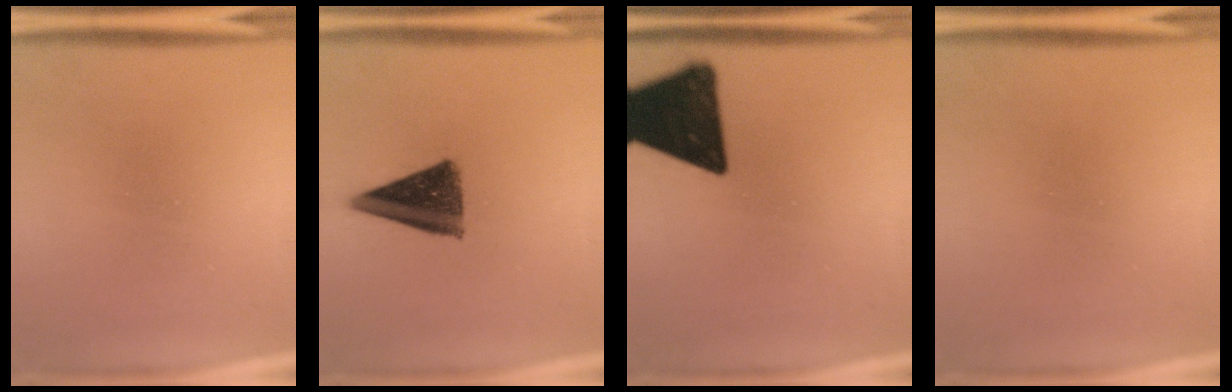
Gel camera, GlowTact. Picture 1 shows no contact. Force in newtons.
{"total": 10.4}
{"total": 17.1}
{"total": 0.5}